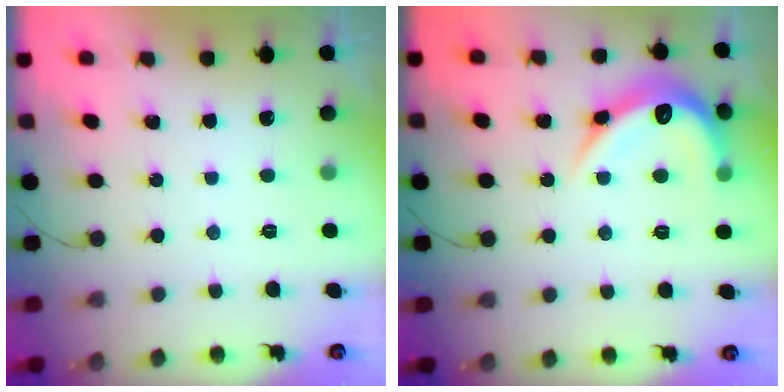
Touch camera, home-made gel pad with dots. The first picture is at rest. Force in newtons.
{"total": 14.4, "press": 14.3, "slide": 0.9}